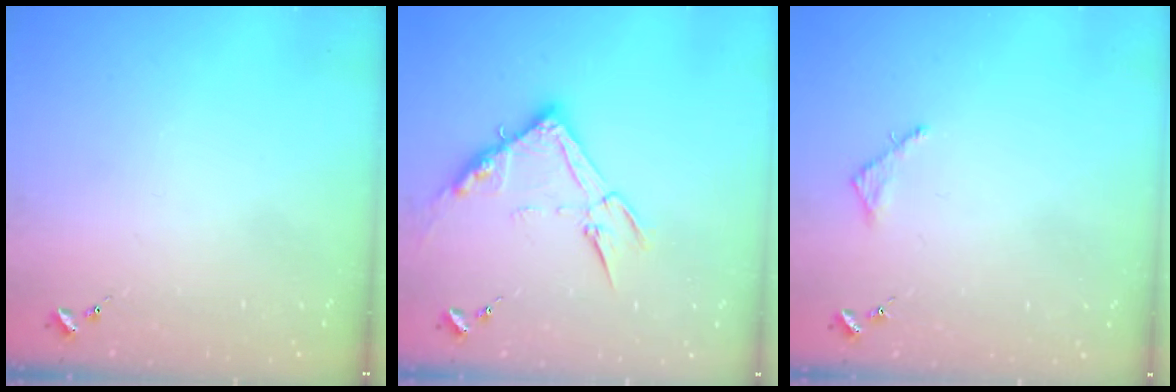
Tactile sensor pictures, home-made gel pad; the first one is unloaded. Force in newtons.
{"total": 13.3, "press": 13.3, "slide": 1.0}
{"total": 2.5, "press": 2.5, "slide": 0.2}